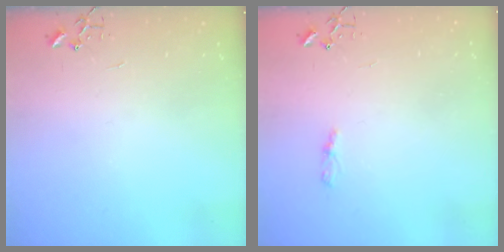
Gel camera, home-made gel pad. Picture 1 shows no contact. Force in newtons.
{"total": 4.2, "press": 4.1, "slide": 0.5}